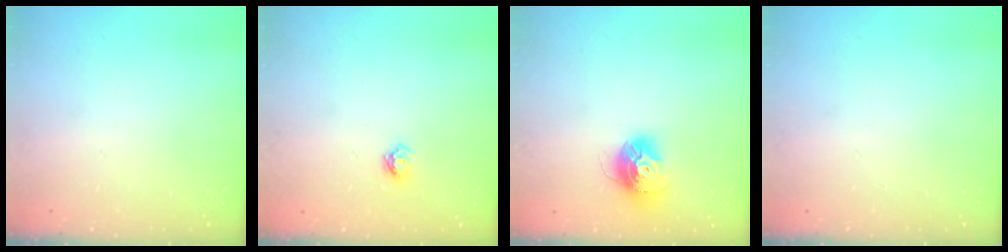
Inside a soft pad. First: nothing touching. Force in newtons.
{"total": 4.9, "press": 4.8, "slide": 0.6}
{"total": 13.5, "press": 13.4, "slide": 1.2}
{"total": 0.0}